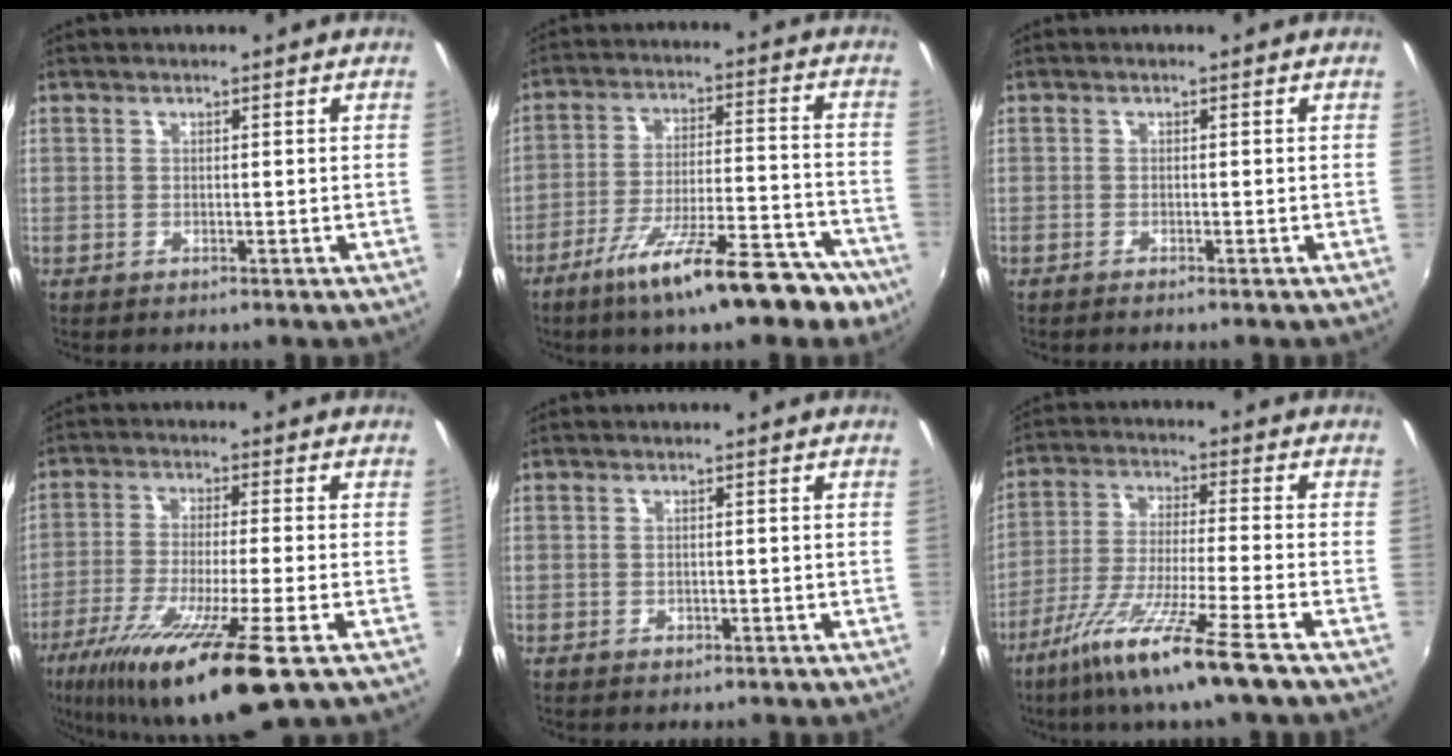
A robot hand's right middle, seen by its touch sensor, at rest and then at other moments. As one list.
[{"total": 16.3, "force": [-11.4, 3.7, 11.0], "torque": [-0.187, -0.017, -0.171]}, {"total": 0.7, "force": [-0.7, -0.1, 0.3], "torque": [-0.004, -0.003, -0.014]}, {"total": 17.4, "force": [-10.3, 1.1, 14.0], "torque": [-0.272, -0.058, -0.177]}, {"total": 1.1, "force": [-0.5, 0.8, 0.4], "torque": [-0.007, -0.004, -0.007]}, {"total": 13.7, "force": [-9.1, -0.6, 10.2], "torque": [-0.207, -0.033, -0.163]}]